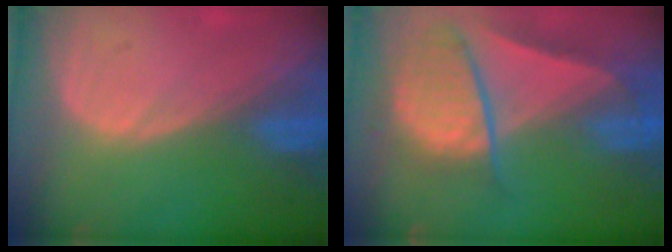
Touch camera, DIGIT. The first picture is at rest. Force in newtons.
{"total": 9.3, "press": 8.0, "slide": 4.7}